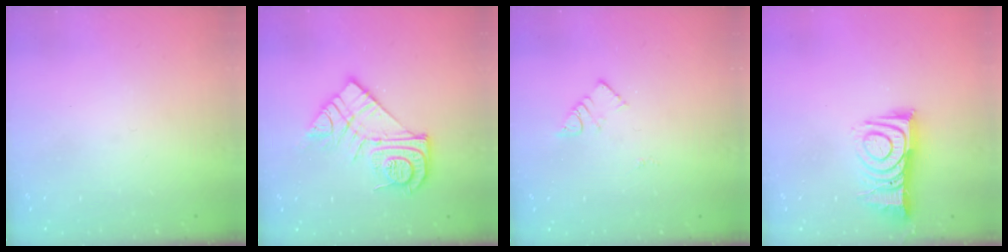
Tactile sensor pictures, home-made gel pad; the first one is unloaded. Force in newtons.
{"total": 14.8, "press": 14.7, "slide": 1.0}
{"total": 3.8, "press": 3.8, "slide": 0.1}
{"total": 10.9, "press": 10.9, "slide": 0.9}